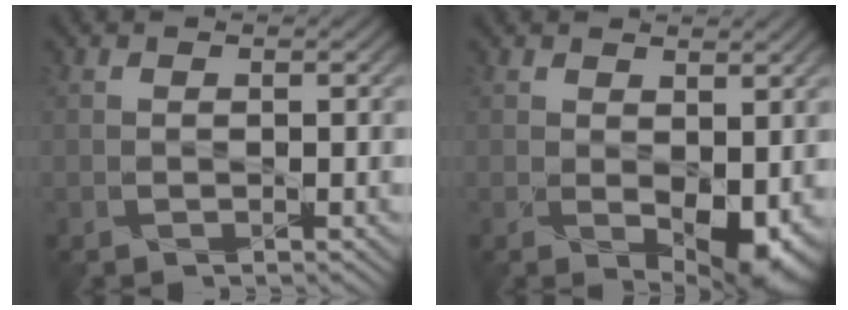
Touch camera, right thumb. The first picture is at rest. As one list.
[{"total": 5.2, "force": [-0.2, 2.8, 4.4], "torque": [-0.076, -0.023, 0.012]}]